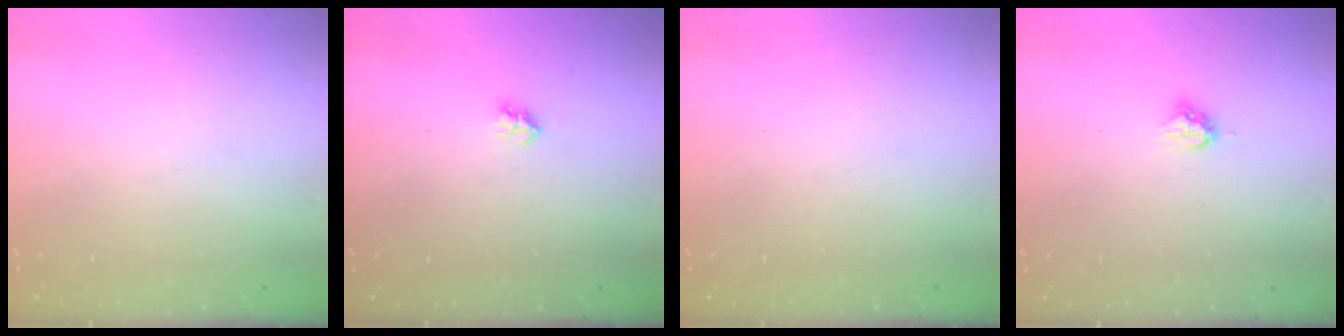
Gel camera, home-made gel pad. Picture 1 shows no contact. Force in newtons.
{"total": 2.6, "press": 2.6, "slide": 0.4}
{"total": 0.0}
{"total": 3.8, "press": 3.8, "slide": 0.3}